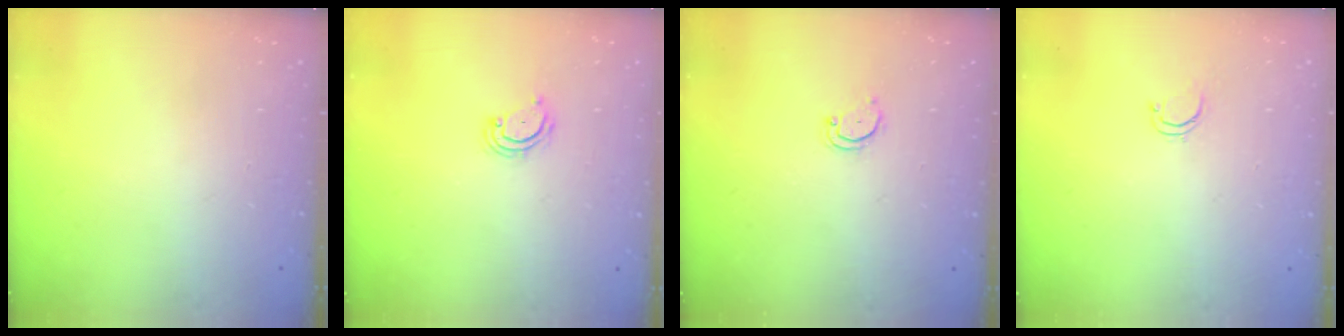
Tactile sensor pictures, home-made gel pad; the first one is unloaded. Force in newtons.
{"total": 4.5, "press": 4.5, "slide": 0.4}
{"total": 3.0, "press": 3.0, "slide": 0.2}
{"total": 3.5, "press": 3.5, "slide": 0.5}